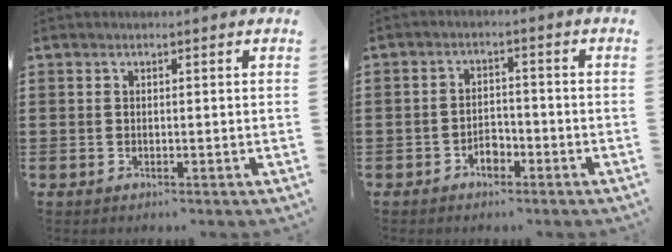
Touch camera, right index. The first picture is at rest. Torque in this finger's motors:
{"motor_torque": [1.08, 1.06, 0.32, 0.03]}